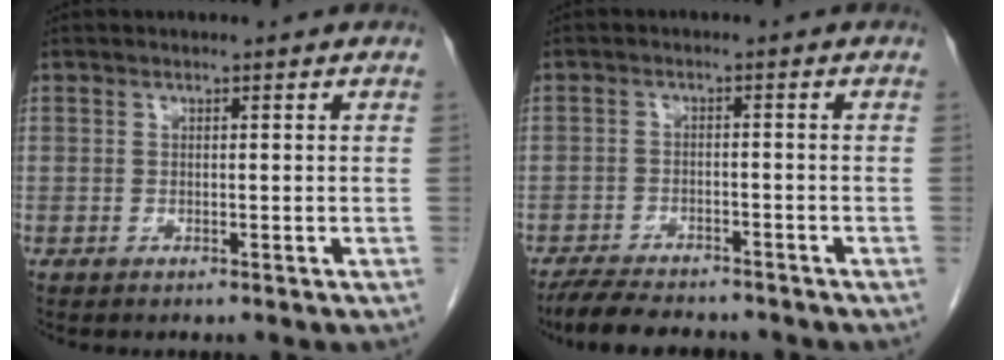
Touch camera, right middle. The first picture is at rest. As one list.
[{"total": 8.6, "force": [-7.6, 2.1, 3.5], "torque": [-0.060, -0.016, -0.118]}]